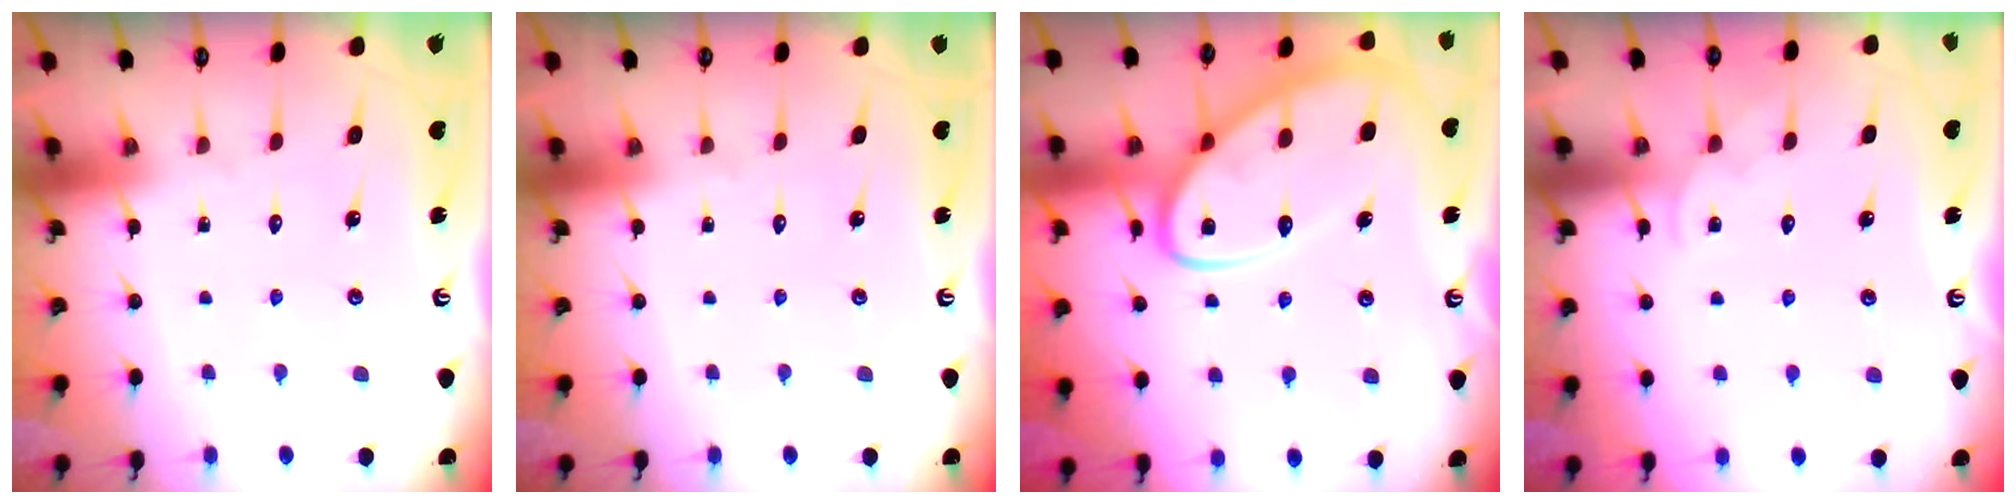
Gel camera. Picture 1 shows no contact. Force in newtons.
{"total": 0.0}
{"total": 14.3, "press": 14.3, "slide": 1.3}
{"total": 2.5, "press": 2.5, "slide": 0.4}